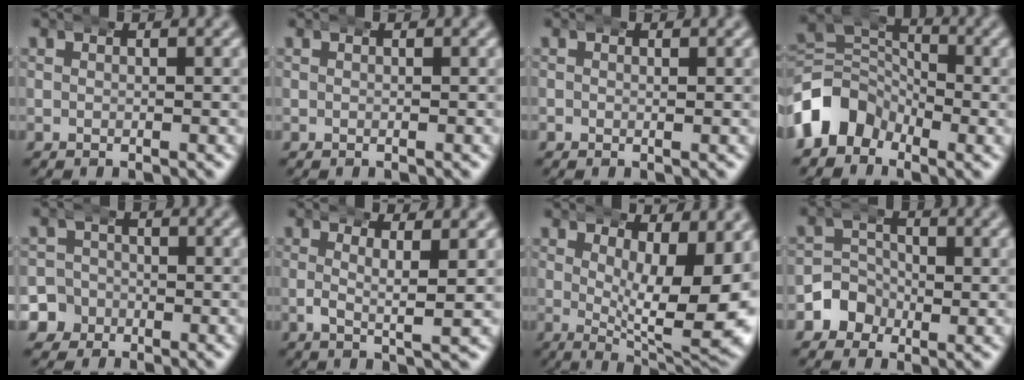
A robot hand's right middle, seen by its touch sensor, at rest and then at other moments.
{"total": 0.0}
{"total": 0.6, "force": [0.1, 0.6, 0.1], "torque": [0.000, -0.004, -0.001]}
{"total": 8.7, "force": [-1.3, 7.6, 3.9], "torque": [-0.101, -0.016, -0.034]}
{"total": 6.8, "force": [-2.2, 6.2, 1.4], "torque": [-0.051, -0.019, -0.049]}
{"total": 3.1, "force": [0.8, 0.5, 3.0], "torque": [-0.056, -0.015, 0.014]}
{"total": 9.7, "force": [-0.4, 3.9, 8.9], "torque": [-0.121, -0.043, 0.014]}
{"total": 4.5, "force": [-1.3, 3.9, 1.7], "torque": [-0.051, -0.005, -0.028]}